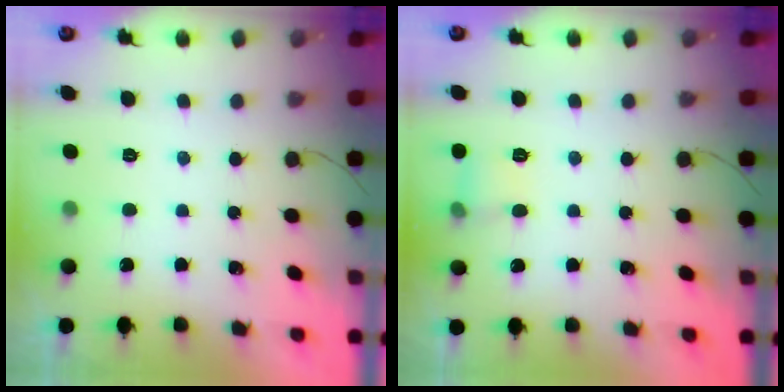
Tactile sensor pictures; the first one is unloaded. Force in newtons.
{"total": 4.8, "press": 4.6, "slide": 1.4}